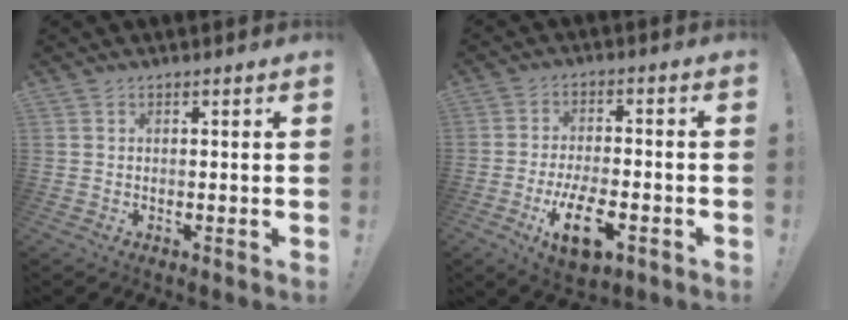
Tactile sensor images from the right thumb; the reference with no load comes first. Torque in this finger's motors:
{"motor_torque": [0.89, 0.49, 1.41, -1.36, 0.34]}